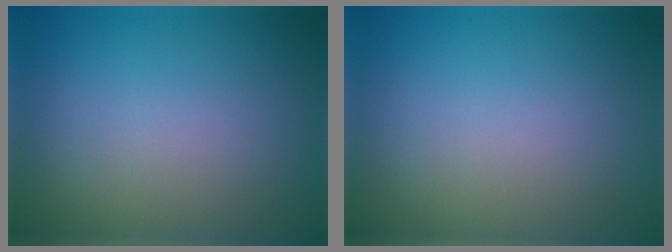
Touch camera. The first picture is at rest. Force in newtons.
{"total": 0.0}